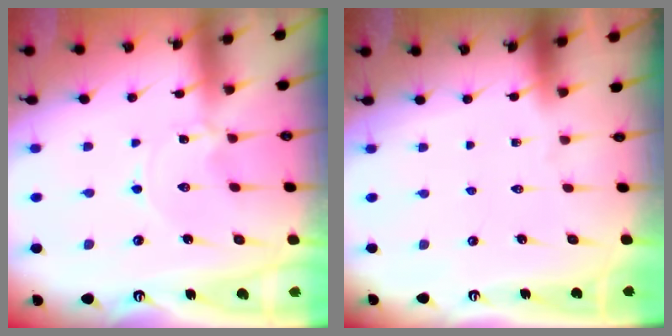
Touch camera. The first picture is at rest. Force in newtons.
{"total": 0.0}